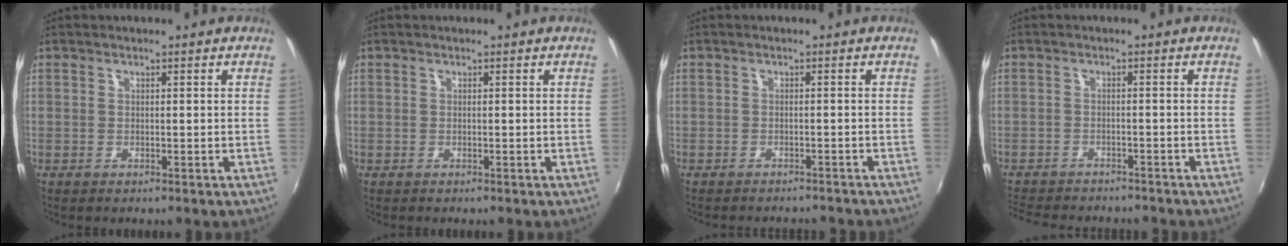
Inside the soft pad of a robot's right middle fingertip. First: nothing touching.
{"total": 0.0}
{"total": 6.2, "force": [-5.8, 1.3, 2.0], "torque": [-0.051, -0.013, -0.078]}
{"total": 10.6, "force": [-9.5, 3.0, 3.6], "torque": [-0.094, -0.017, -0.144]}